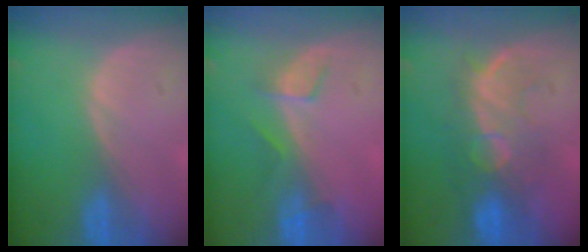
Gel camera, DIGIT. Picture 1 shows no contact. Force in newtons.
{"total": 3.6, "press": 3.3, "slide": 1.4}
{"total": 8.8, "press": 8.4, "slide": 2.7}